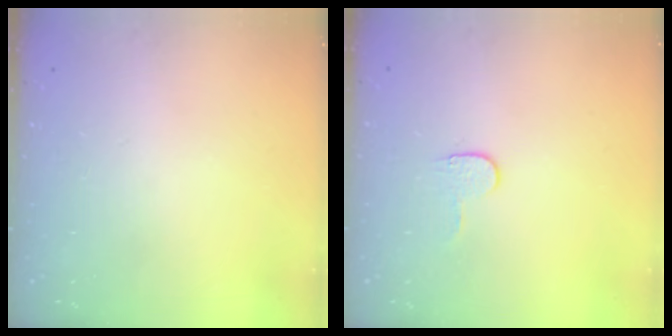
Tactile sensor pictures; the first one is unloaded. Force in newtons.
{"total": 3.6, "press": 3.6, "slide": 0.4}